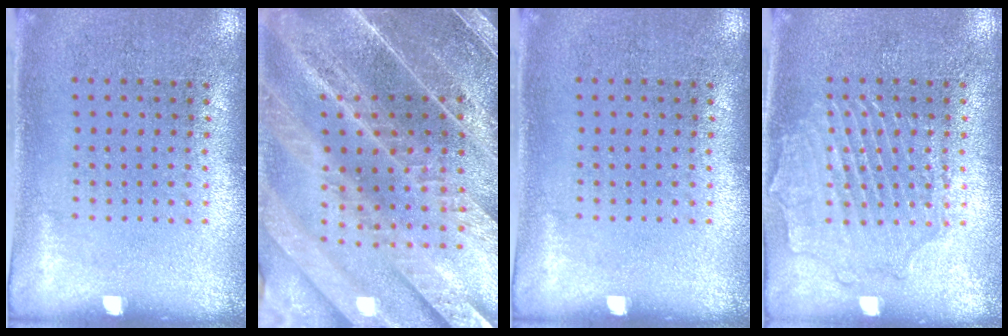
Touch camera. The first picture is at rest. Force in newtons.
{"total": 4.9, "press": 4.2, "slide": 2.4}
{"total": 0.0}
{"total": 2.1, "press": 2.1, "slide": 0.2}